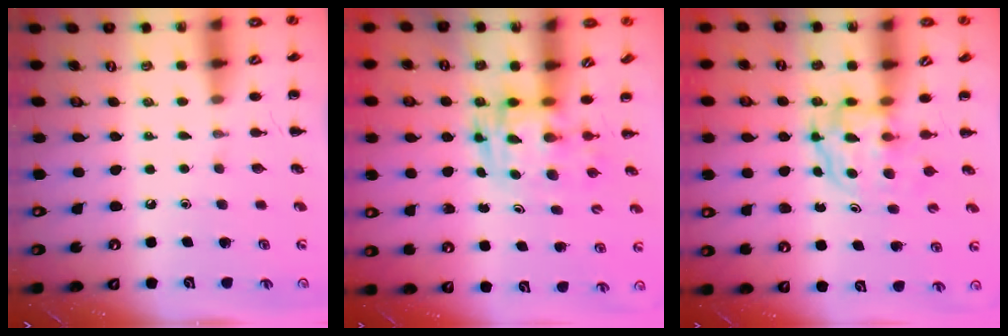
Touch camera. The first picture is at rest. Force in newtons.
{"total": 2.9, "press": 2.8, "slide": 0.5}
{"total": 3.7, "press": 3.7, "slide": 0.2}